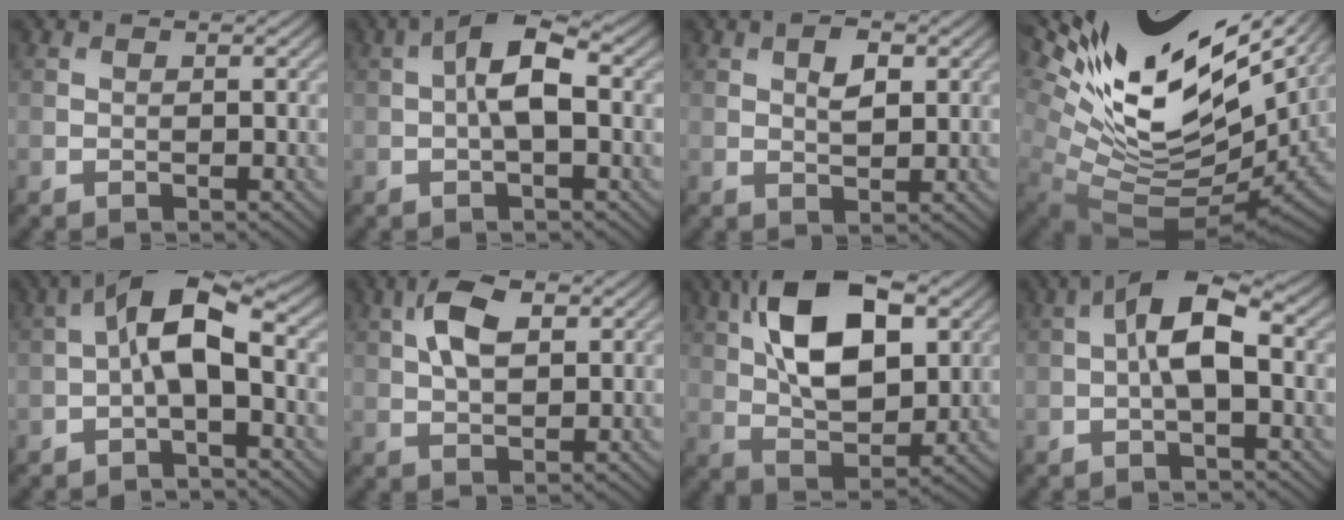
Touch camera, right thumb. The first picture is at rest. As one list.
[{"total": 5.2, "force": [0.2, 2.0, 4.8], "torque": [-0.092, 0.013, -0.004]}, {"total": 3.2, "force": [1.0, 1.7, 2.5], "torque": [-0.046, 0.000, 0.019]}, {"total": 16.1, "force": [7.6, 6.8, 12.5], "torque": [-0.256, -0.005, 0.151]}, {"total": 7.0, "force": [-0.2, 2.7, 6.4], "torque": [-0.121, 0.020, -0.014]}, {"total": 6.5, "force": [2.1, 3.2, 5.2], "torque": [-0.113, 0.009, 0.036]}, {"total": 14.9, "force": [5.2, 7.7, 11.6], "torque": [-0.234, 0.013, 0.094]}, {"total": 6.2, "force": [0.2, 2.5, 5.6], "torque": [-0.110, 0.015, -0.005]}]